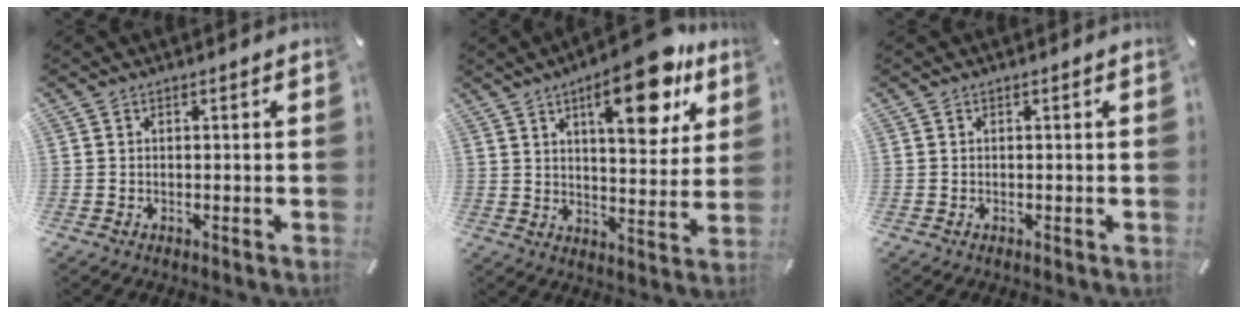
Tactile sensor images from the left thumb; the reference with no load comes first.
{"total": 17.7, "force": [10.1, 6.7, 12.9], "torque": [-0.170, -0.050, 0.155]}
{"total": 0.0}